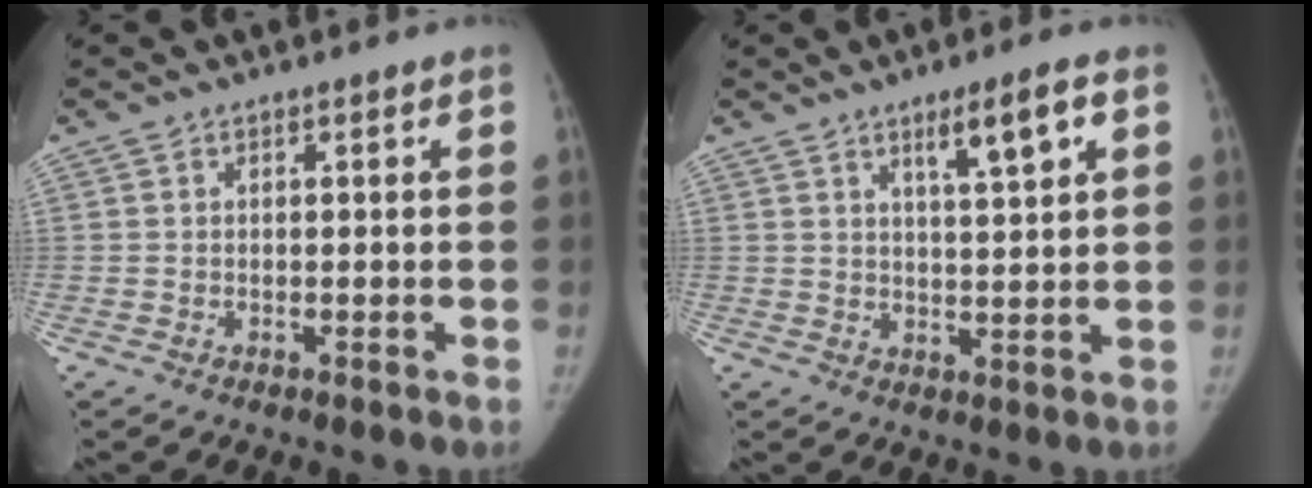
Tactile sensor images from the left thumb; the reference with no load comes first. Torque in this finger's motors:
{"motor_torque": [-0.06, 0.10, 0.65, -0.31, 0.15]}